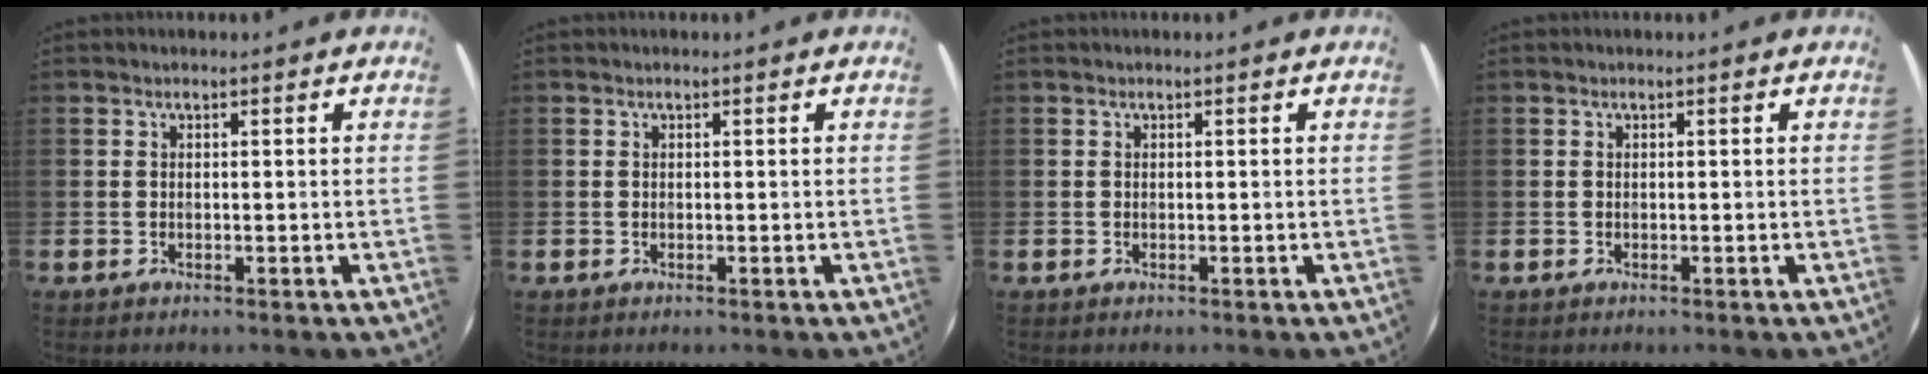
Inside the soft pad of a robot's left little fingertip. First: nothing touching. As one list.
[{"total": 0.0}, {"total": 0.0}, {"total": 0.0}]